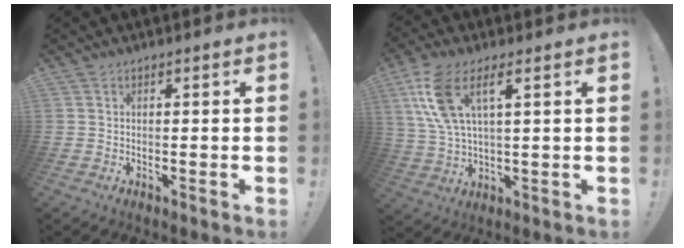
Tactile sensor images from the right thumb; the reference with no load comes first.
{"total": 12.5, "force": [5.2, 4.9, 10.3], "torque": [-0.206, -0.004, 0.096]}